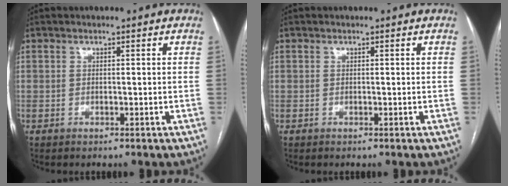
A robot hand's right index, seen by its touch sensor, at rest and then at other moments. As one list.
[{"total": 0.0}]